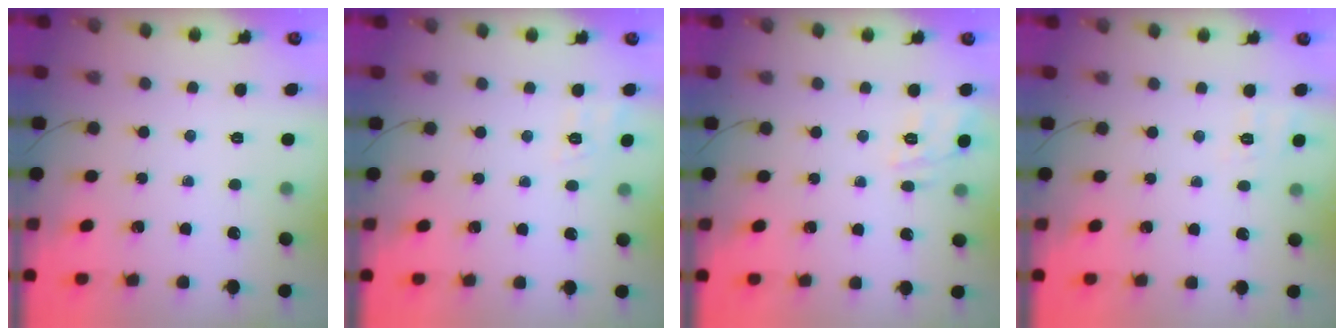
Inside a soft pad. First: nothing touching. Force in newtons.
{"total": 7.4, "press": 7.1, "slide": 2.0}
{"total": 4.7, "press": 4.5, "slide": 1.4}
{"total": 7.3, "press": 6.9, "slide": 2.3}